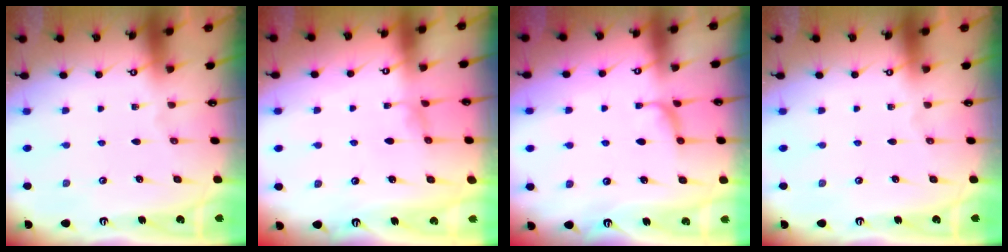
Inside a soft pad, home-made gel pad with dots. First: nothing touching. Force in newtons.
{"total": 1.5, "press": 1.4, "slide": 0.3}
{"total": 1.0, "press": 0.8, "slide": 0.6}
{"total": 0.0}